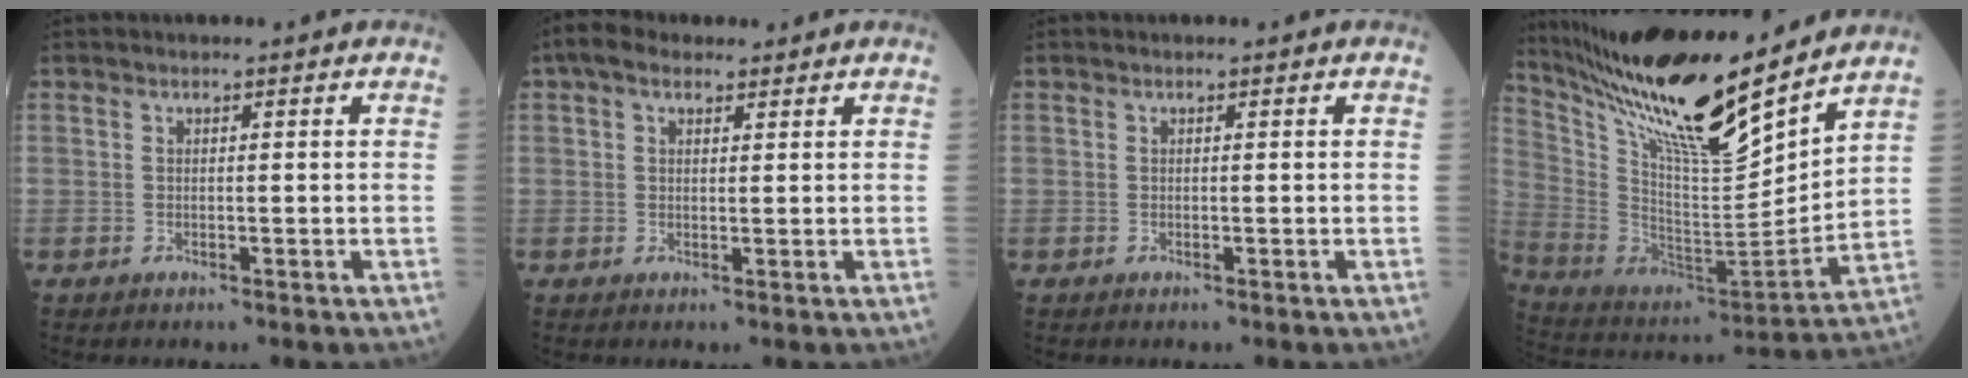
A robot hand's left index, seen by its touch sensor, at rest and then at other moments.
{"total": 3.8, "force": [2.4, 2.2, 2.0], "torque": [-0.048, 0.030, 0.047]}
{"total": 0.0}
{"total": 24.1, "force": [19.7, 2.2, 13.7], "torque": [-0.249, -0.022, 0.347]}